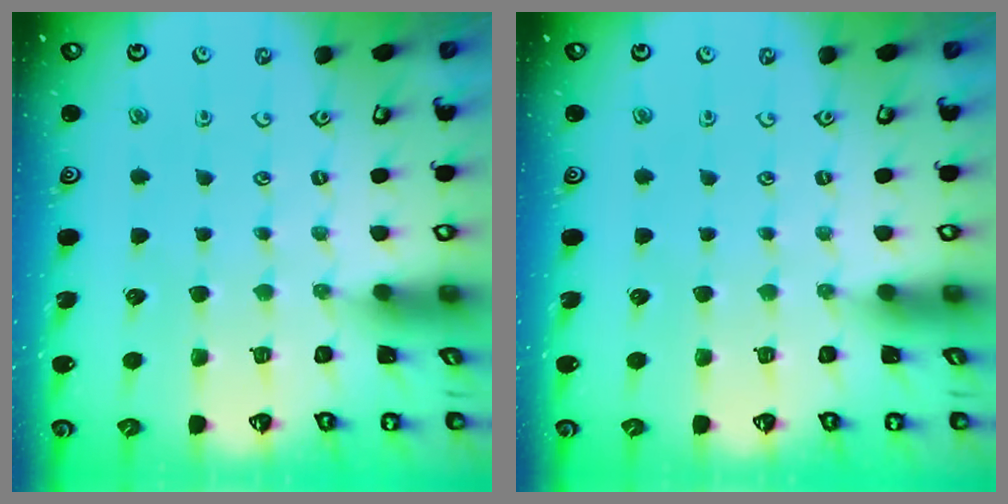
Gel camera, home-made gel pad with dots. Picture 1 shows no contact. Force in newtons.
{"total": 0.0}